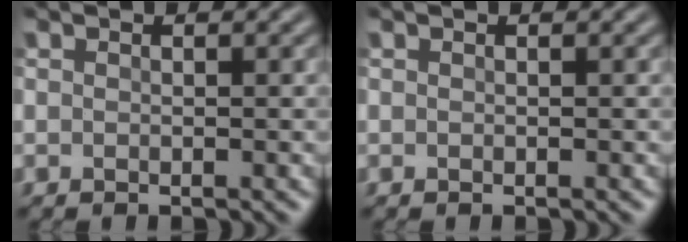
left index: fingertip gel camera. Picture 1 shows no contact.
{"total": 0.0}